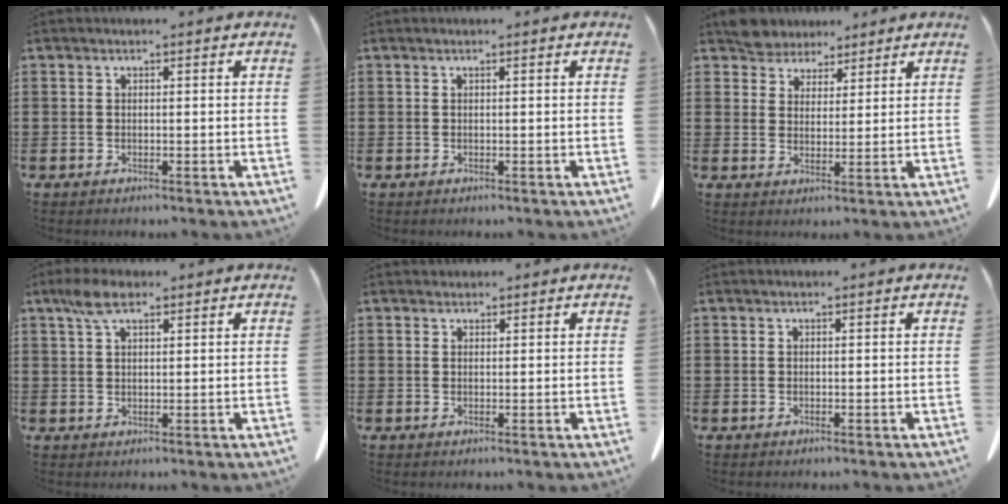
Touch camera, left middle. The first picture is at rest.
{"total": 0.0}
{"total": 4.7, "force": [4.4, 1.8, 0.3], "torque": [-0.024, -0.005, 0.085]}
{"total": 4.7, "force": [2.7, 1.7, 3.5], "torque": [-0.077, 0.005, 0.049]}
{"total": 1.0, "force": [0.9, 0.4, 0.0], "torque": [-0.003, 0.000, 0.018]}
{"total": 0.0}